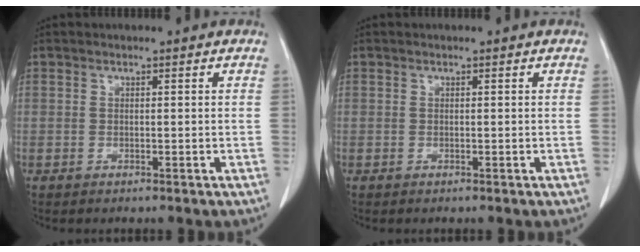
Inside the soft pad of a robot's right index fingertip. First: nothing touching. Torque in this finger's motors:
{"motor_torque": [0.00, 0.00, 0.00, 0.00]}